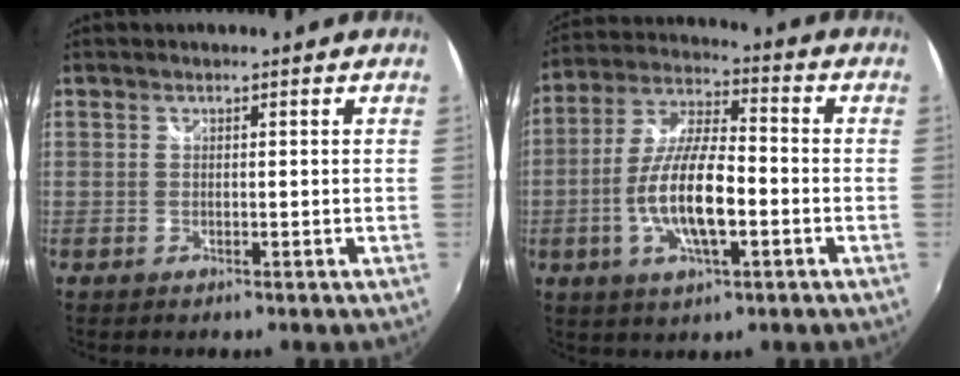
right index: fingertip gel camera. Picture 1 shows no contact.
{"total": 13.6, "force": [-3.6, 4.4, 12.4], "torque": [-0.251, -0.002, -0.066]}